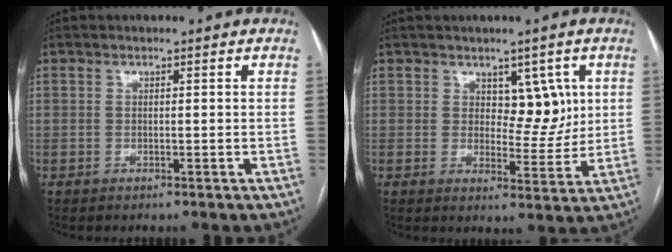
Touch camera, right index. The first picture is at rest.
{"total": 5.5, "force": [2.1, 3.1, 4.0], "torque": [-0.043, 0.001, 0.034]}